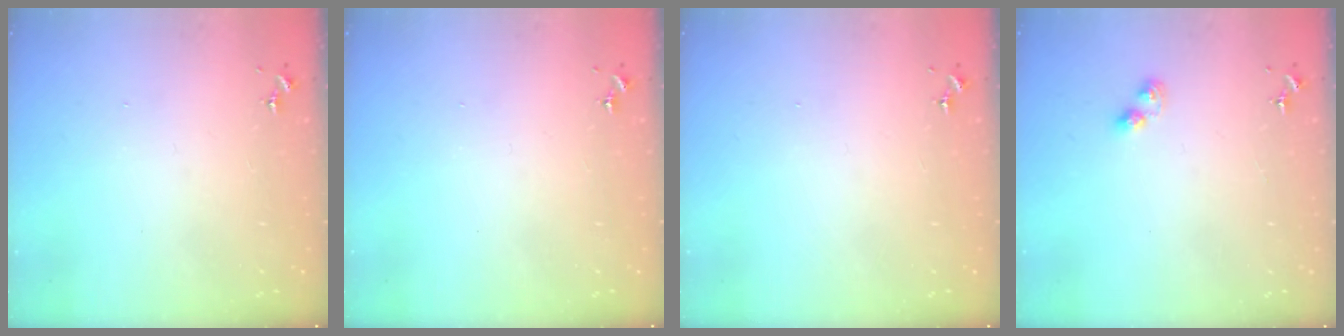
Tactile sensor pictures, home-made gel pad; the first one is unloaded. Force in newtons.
{"total": 0.0}
{"total": 0.0}
{"total": 2.6, "press": 2.6, "slide": 0.4}